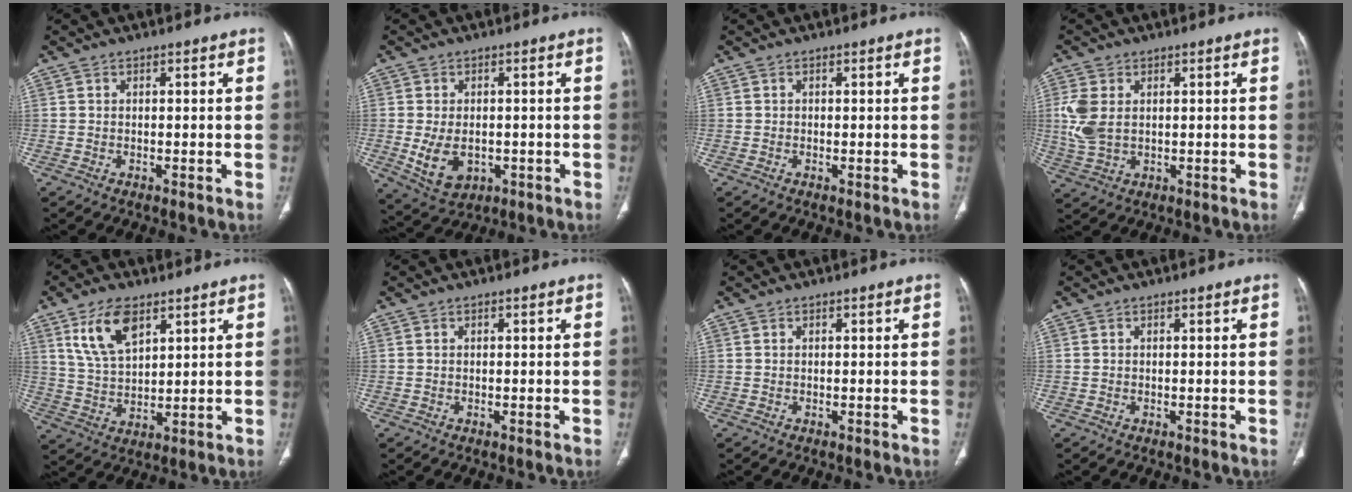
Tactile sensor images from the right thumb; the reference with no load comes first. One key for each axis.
{"total": 7.5, "fx": -1.3, "fy": 5.1, "fz": 5.3, "tx": -0.085, "ty": -0.003, "tz": -0.005}
{"total": 0.0}
{"total": 6.8, "fx": 1.1, "fy": 4.4, "fz": 5.0, "tx": -0.123, "ty": 0.001, "tz": 0.030}
{"total": 10.1, "fx": 5.4, "fy": 5.1, "fz": 6.9, "tx": -0.120, "ty": -0.021, "tz": 0.113}
{"total": 0.0}
{"total": 0.0}
{"total": 0.0}